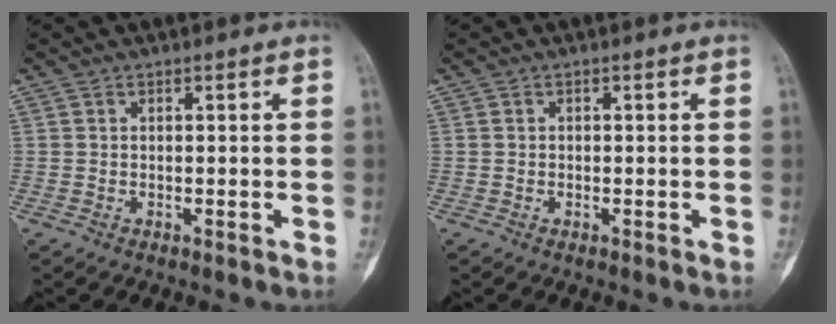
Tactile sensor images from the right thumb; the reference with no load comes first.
{"total": 0.0}